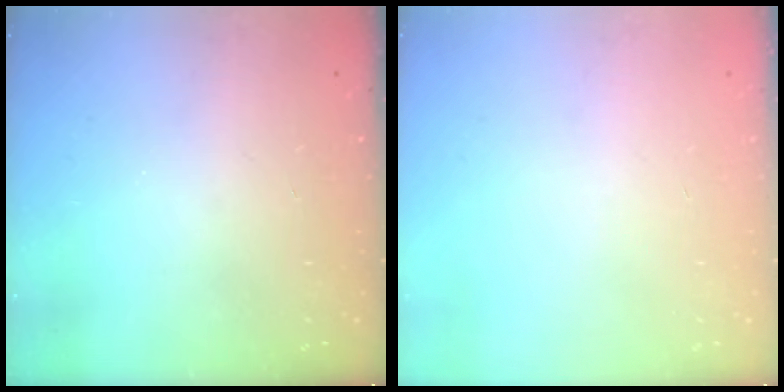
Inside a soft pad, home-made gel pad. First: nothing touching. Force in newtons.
{"total": 0.0}